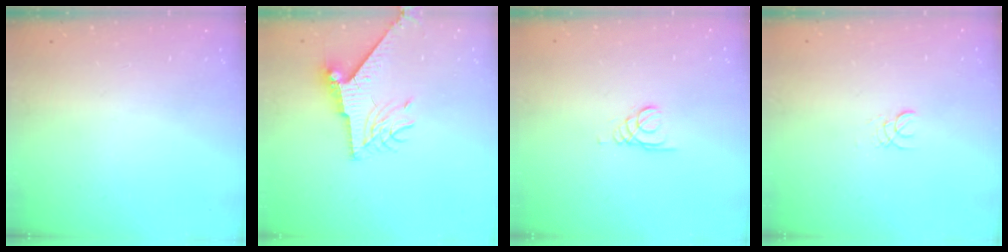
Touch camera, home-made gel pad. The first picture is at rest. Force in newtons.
{"total": 8.6, "press": 8.5, "slide": 0.7}
{"total": 1.1, "press": 1.0, "slide": 0.1}
{"total": 1.6, "press": 1.6, "slide": 0.3}